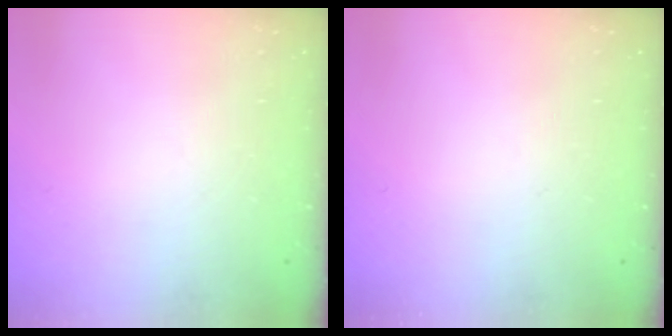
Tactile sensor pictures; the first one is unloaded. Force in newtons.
{"total": 0.0}